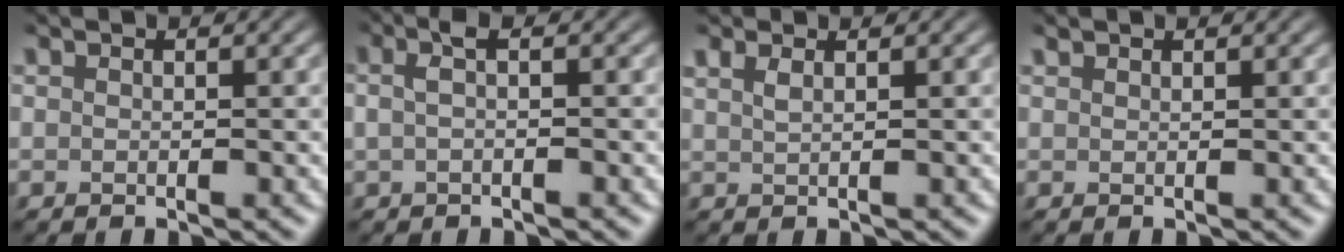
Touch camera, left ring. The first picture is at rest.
{"total": 1.7, "force": [0.2, 0.4, 1.7], "torque": [-0.034, 0.007, 0.001]}
{"total": 1.5, "force": [0.9, 0.6, 1.0], "torque": [-0.016, 0.002, 0.015]}
{"total": 0.7, "force": [0.6, 0.1, 0.1], "torque": [0.000, 0.001, 0.013]}